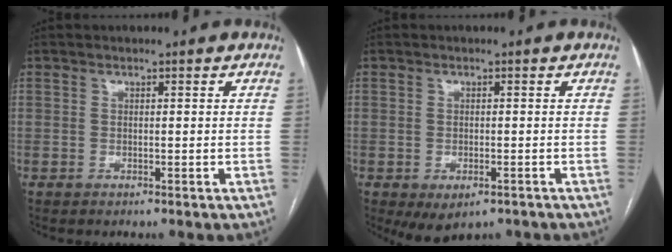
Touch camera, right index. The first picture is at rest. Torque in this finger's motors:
{"motor_torque": [1.06, -0.47, 0.33, 0.06]}